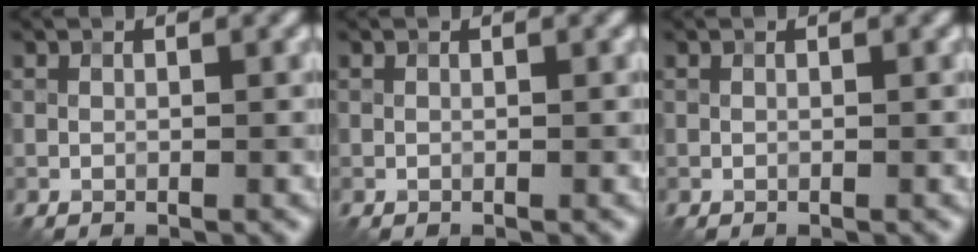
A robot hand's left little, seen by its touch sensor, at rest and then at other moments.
{"total": 0.0}
{"total": 0.0}